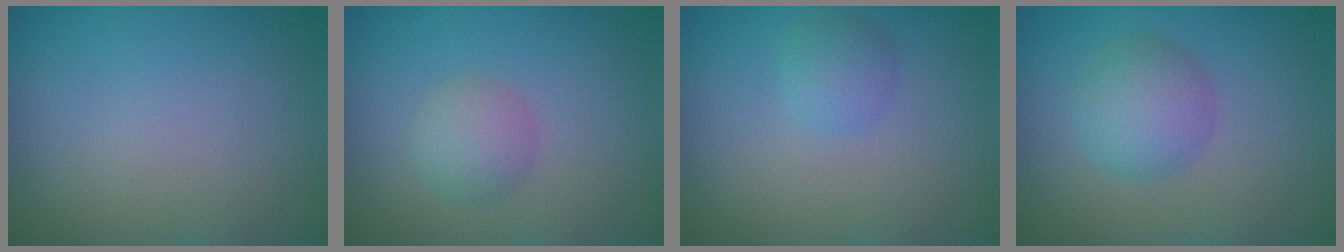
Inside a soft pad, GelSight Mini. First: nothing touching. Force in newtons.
{"total": 2.5, "press": 2.5, "slide": 0.1}
{"total": 1.9, "press": 1.9, "slide": 0.0}
{"total": 3.8, "press": 3.8, "slide": 0.0}